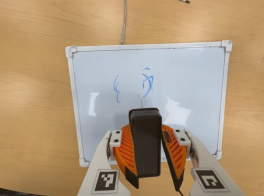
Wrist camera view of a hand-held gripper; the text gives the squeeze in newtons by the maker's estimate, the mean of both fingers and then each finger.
{"total": 9.2, "left": 9.2, "right": 9.2}